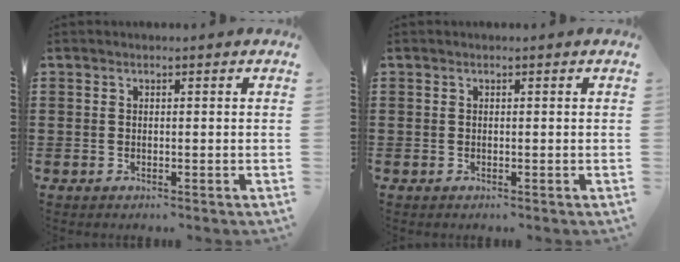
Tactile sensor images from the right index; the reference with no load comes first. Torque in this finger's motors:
{"motor_torque": [0.28, 0.14, 0.04, 0.01]}